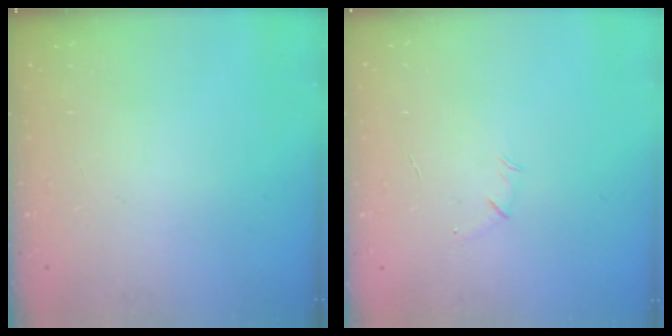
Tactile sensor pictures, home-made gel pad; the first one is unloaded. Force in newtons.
{"total": 3.9, "press": 3.7, "slide": 1.2}